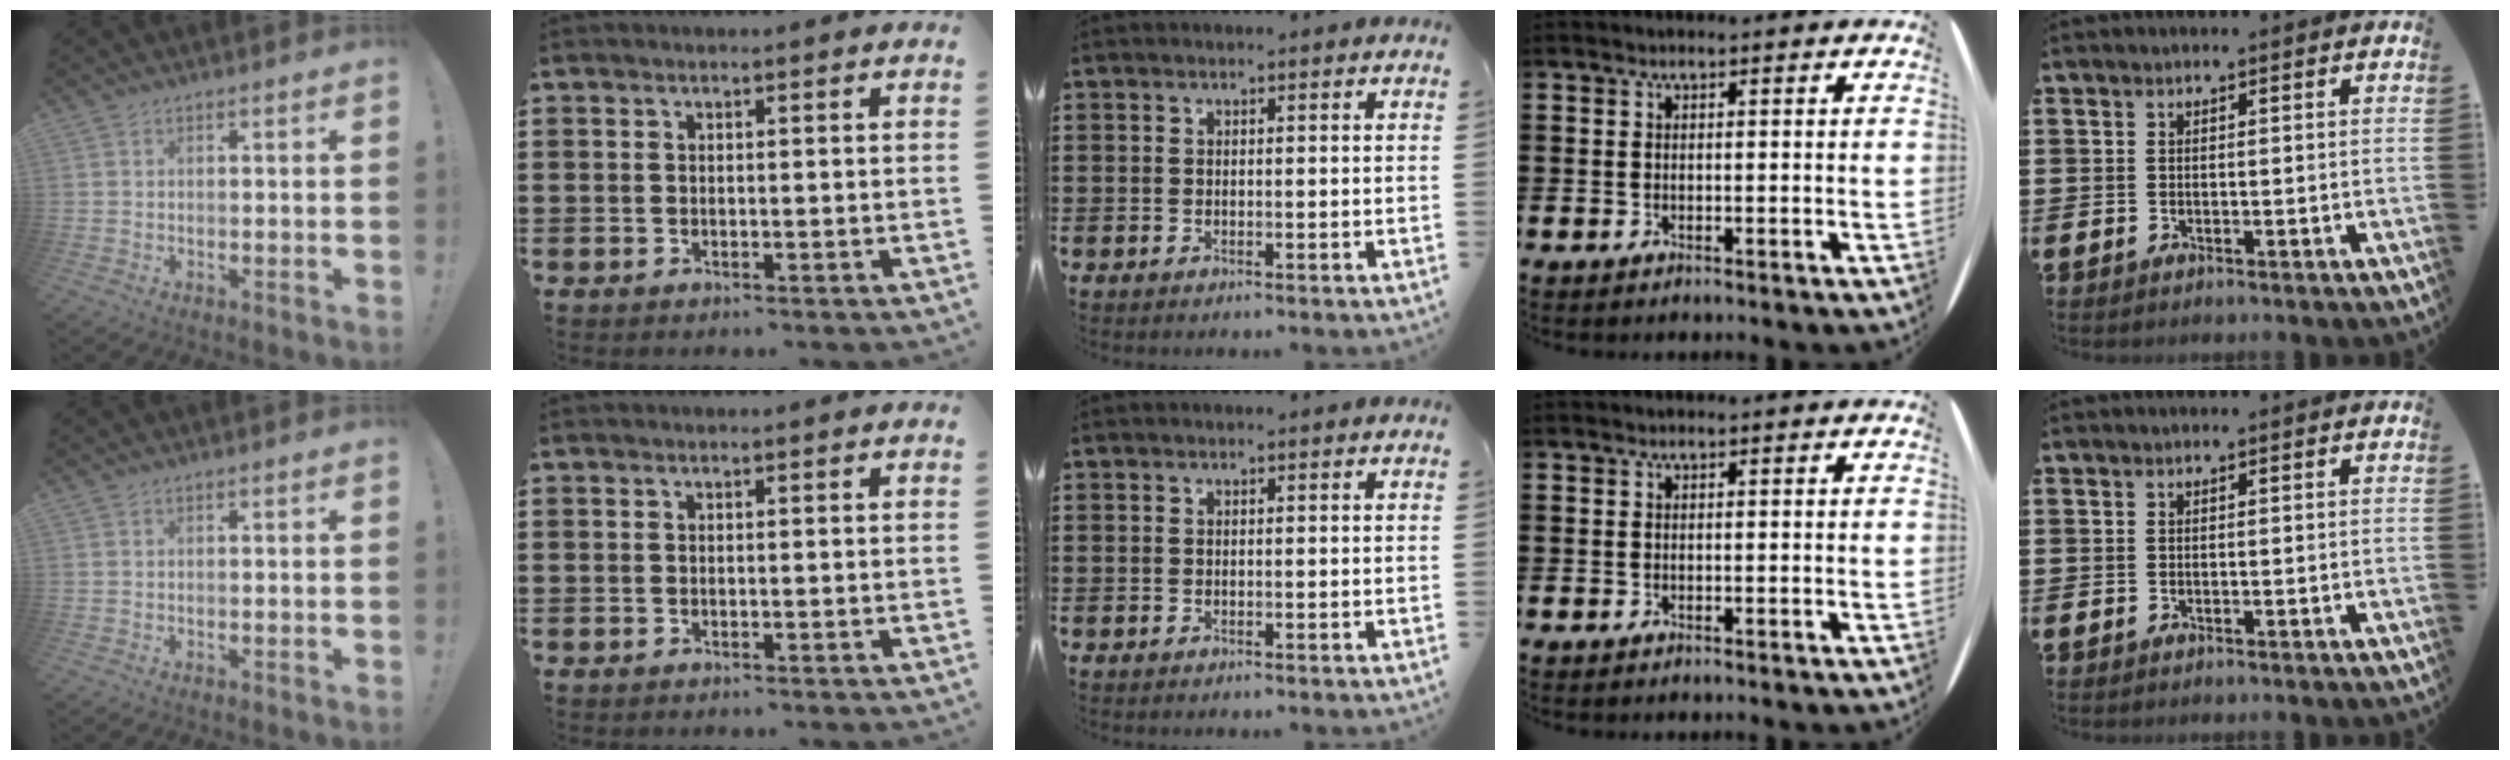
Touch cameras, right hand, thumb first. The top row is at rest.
{}